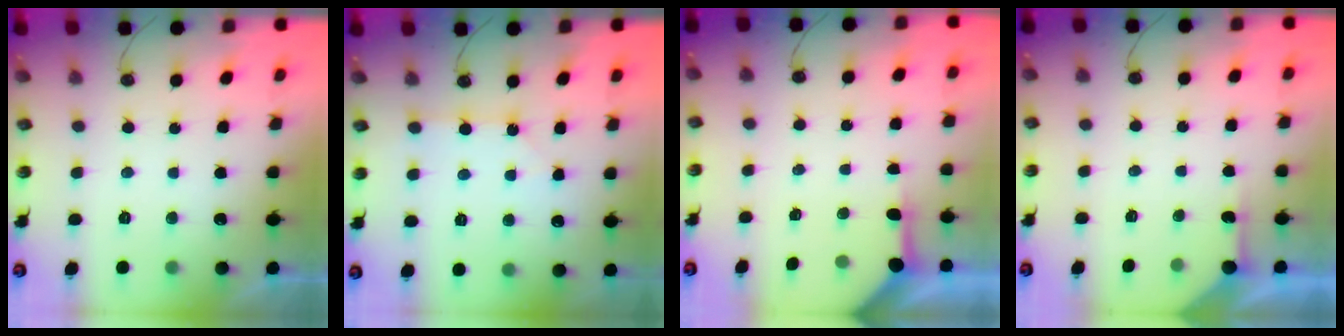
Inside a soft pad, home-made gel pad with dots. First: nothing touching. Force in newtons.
{"total": 1.1, "press": 1.1, "slide": 0.2}
{"total": 3.8, "press": 3.8, "slide": 0.4}
{"total": 2.3, "press": 2.2, "slide": 0.3}